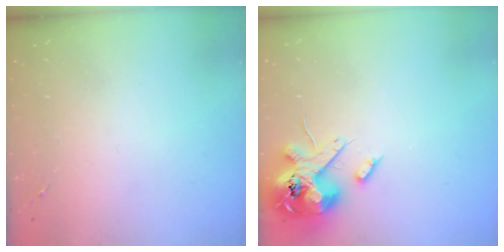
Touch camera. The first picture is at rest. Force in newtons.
{"total": 15.3, "press": 15.1, "slide": 2.5}